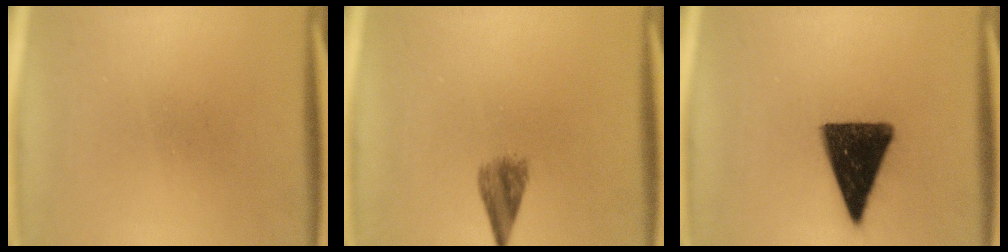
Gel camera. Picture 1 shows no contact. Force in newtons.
{"total": 3.5}
{"total": 14.3}